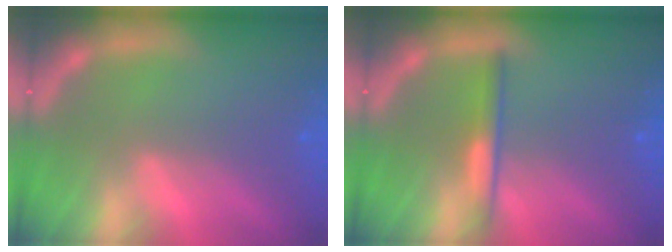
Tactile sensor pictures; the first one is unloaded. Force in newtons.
{"total": 2.4}